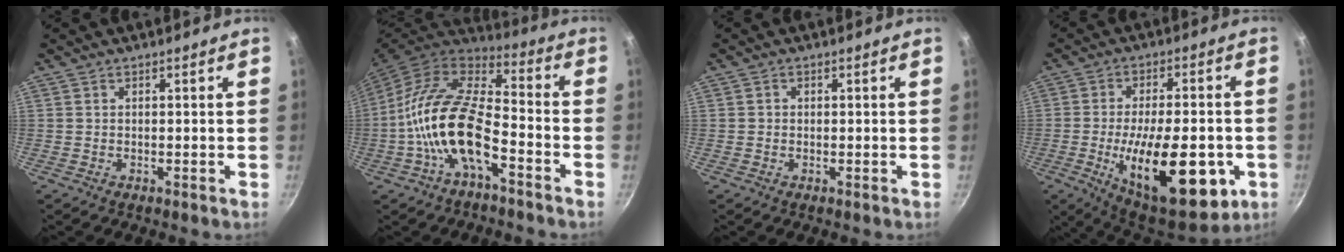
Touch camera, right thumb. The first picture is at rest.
{"total": 16.9, "force": [-5.7, 7.8, 13.9], "torque": [-0.256, 0.046, -0.122]}
{"total": 0.7, "force": [0.0, 0.7, 0.2], "torque": [-0.002, 0.004, -0.002]}
{"total": 23.0, "force": [-6.1, 9.6, 19.9], "torque": [-0.278, 0.004, -0.078]}